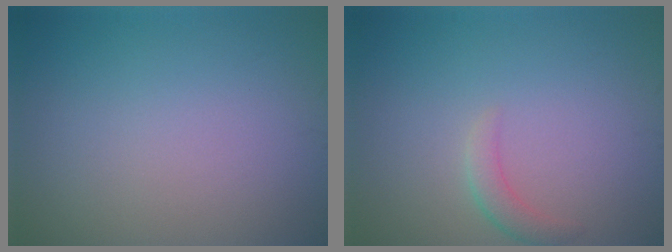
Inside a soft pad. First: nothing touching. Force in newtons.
{"total": 1.6, "press": 1.6, "slide": 0.0}